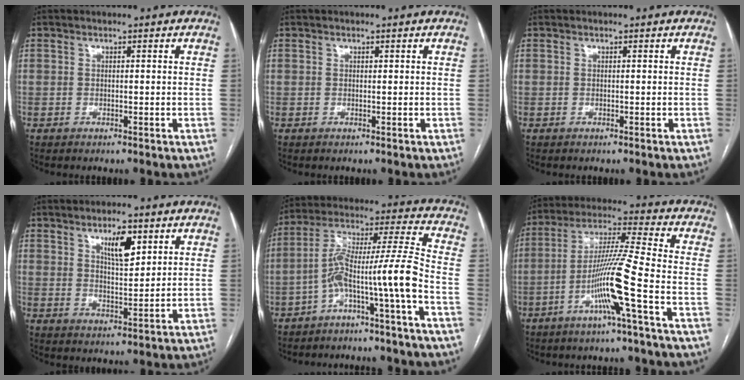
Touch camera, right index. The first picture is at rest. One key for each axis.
{"total": 0.0}
{"total": 0.0}
{"total": 5.8, "fx": 3.1, "fy": 1.7, "fz": 4.6, "tx": -0.079, "ty": -0.002, "tz": 0.055}
{"total": 10.4, "fx": -4.9, "fy": -1.1, "fz": 9.1, "tx": -0.164, "ty": 0.042, "tz": -0.086}
{"total": 11.2, "fx": -4.4, "fy": -1.8, "fz": 10.2, "tx": -0.195, "ty": 0.002, "tz": -0.087}